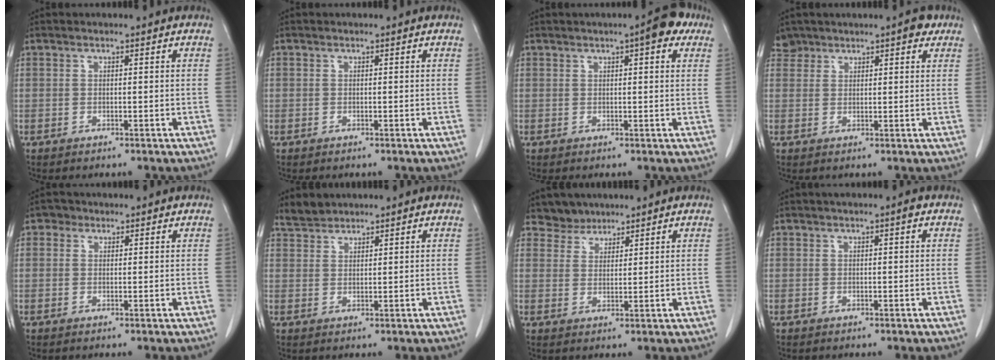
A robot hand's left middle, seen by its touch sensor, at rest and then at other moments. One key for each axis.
{"total": 0.0}
{"total": 4.9, "fx": 2.7, "fy": 1.2, "fz": 3.9, "tx": -0.052, "ty": 0.009, "tz": 0.029}
{"total": 3.8, "fx": 3.2, "fy": 1.7, "fz": 1.0, "tx": -0.012, "ty": 0.006, "tz": 0.053}
{"total": 1.8, "fx": 1.0, "fy": 1.5, "fz": 0.3, "tx": -0.005, "ty": 0.004, "tz": 0.009}
{"total": 2.5, "fx": 2.4, "fy": 0.6, "fz": -0.1, "tx": -0.007, "ty": 0.008, "tz": 0.048}
{"total": 3.3, "fx": 2.9, "fy": 1.5, "fz": -0.6, "tx": 0.012, "ty": 0.001, "tz": 0.050}
{"total": 1.0, "fx": 0.5, "fy": 0.1, "fz": 0.9, "tx": -0.020, "ty": 0.005, "tz": 0.006}